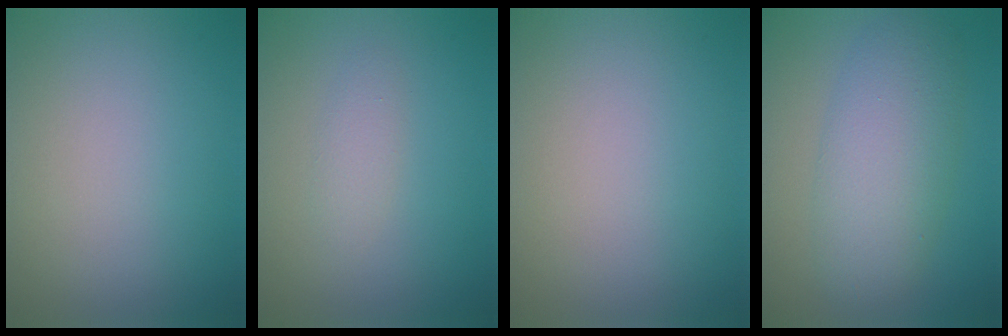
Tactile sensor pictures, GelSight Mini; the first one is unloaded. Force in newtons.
{"total": 1.3, "press": 1.3, "slide": 0.0}
{"total": 0.0}
{"total": 6.0, "press": 6.0, "slide": 0.2}